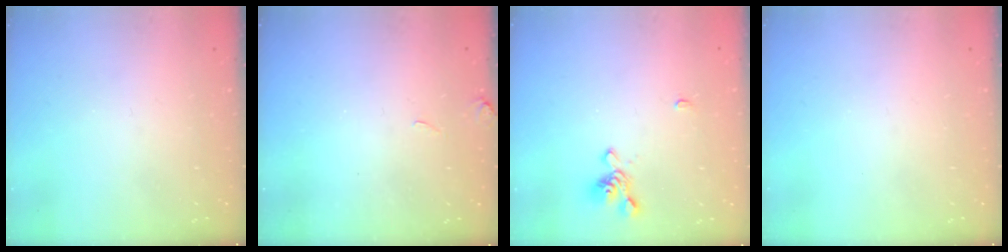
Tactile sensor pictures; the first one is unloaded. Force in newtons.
{"total": 4.0, "press": 3.9, "slide": 0.5}
{"total": 1.5, "press": 1.1, "slide": 1.0}
{"total": 0.0}